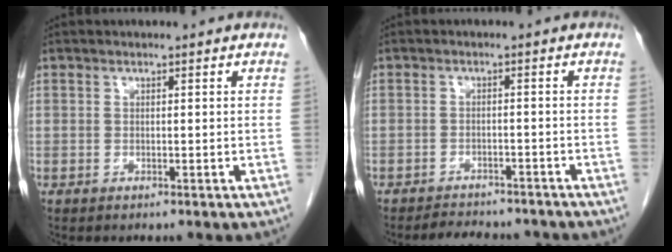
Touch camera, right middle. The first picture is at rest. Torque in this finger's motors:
{"motor_torque": [0.07, -0.05, 0.03, 0.02]}